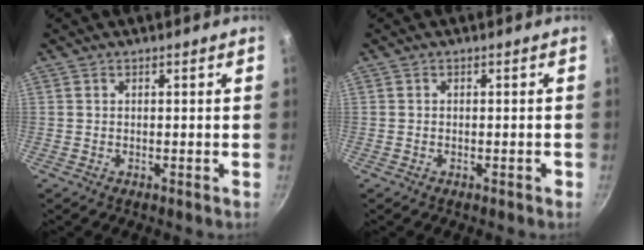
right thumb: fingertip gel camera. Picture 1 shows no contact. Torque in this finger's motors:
{"motor_torque": [0.19, -0.05, -0.08, -0.29, 0.06]}